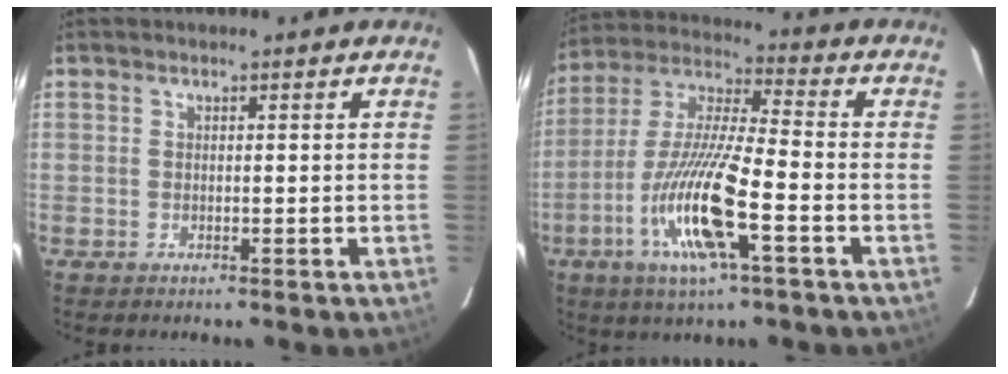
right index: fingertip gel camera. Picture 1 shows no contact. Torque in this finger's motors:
{"motor_torque": [1.30, -0.84, 0.48, 0.21]}